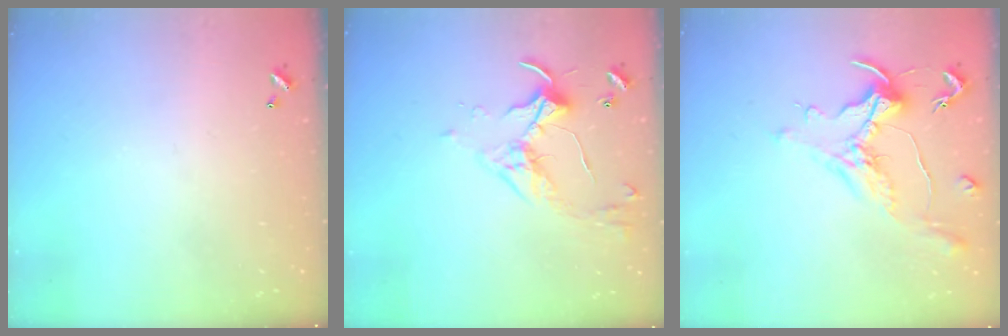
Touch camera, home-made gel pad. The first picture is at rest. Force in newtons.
{"total": 3.4, "press": 3.3, "slide": 0.7}
{"total": 1.2, "press": 1.0, "slide": 0.5}